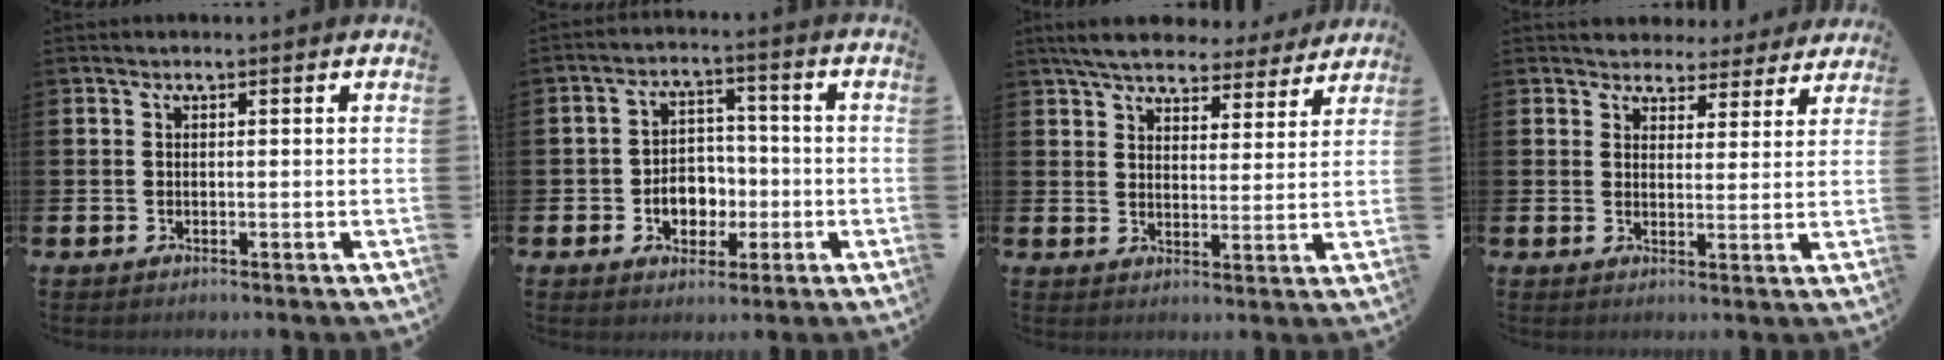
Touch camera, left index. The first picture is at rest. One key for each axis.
{"total": 5.0, "fx": -1.3, "fy": 4.2, "fz": 2.4, "tx": -0.032, "ty": 0.001, "tz": -0.033}
{"total": 6.3, "fx": 5.9, "fy": 1.7, "fz": 1.4, "tx": -0.051, "ty": -0.029, "tz": 0.105}
{"total": 4.2, "fx": 3.8, "fy": 1.8, "fz": 0.2, "tx": -0.010, "ty": -0.030, "tz": 0.063}